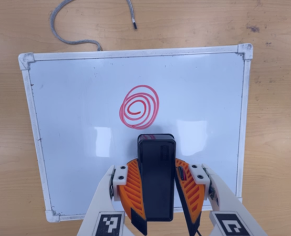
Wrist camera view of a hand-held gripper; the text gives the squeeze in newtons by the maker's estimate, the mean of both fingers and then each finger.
{"total": 10.4, "left": 8.9, "right": 11.9}